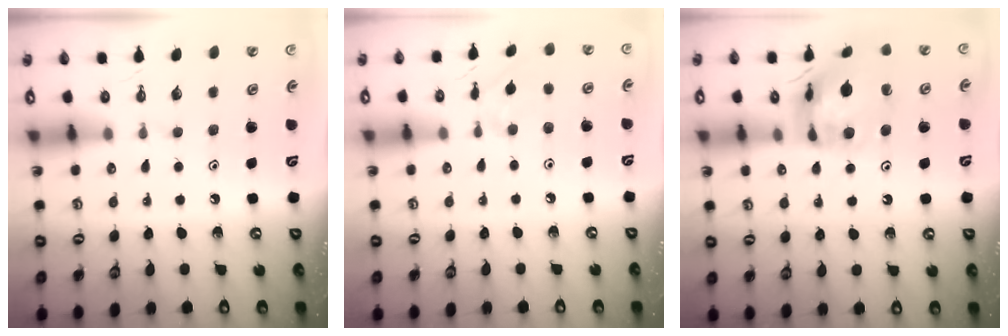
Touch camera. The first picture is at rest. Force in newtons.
{"total": 2.2, "press": 2.1, "slide": 0.5}
{"total": 13.9, "press": 13.8, "slide": 1.5}